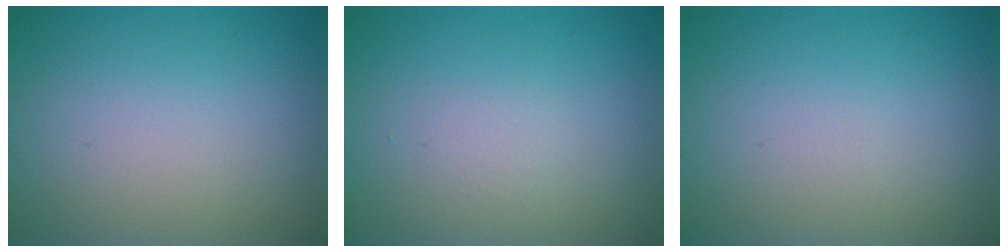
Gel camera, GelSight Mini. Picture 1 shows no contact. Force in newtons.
{"total": 0.0}
{"total": 0.0}